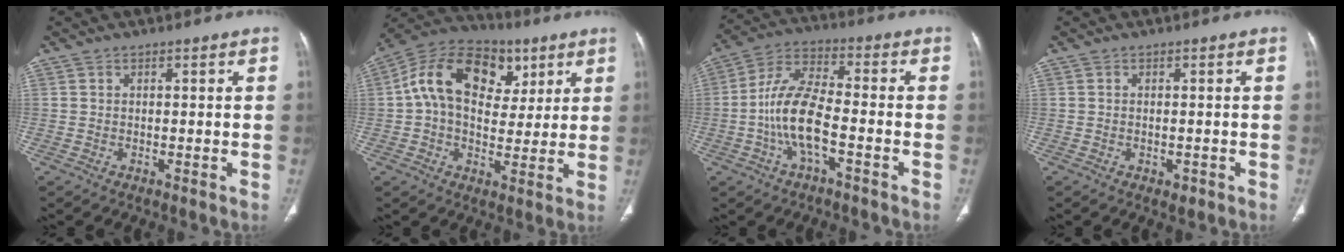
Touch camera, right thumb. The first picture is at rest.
{"total": 17.7, "force": [5.0, 12.2, 11.9], "torque": [-0.179, 0.007, 0.074]}
{"total": 11.4, "force": [-3.3, 4.2, 10.1], "torque": [-0.211, 0.037, -0.067]}
{"total": 1.3, "force": [-0.7, 0.7, 0.9], "torque": [-0.012, 0.002, -0.005]}